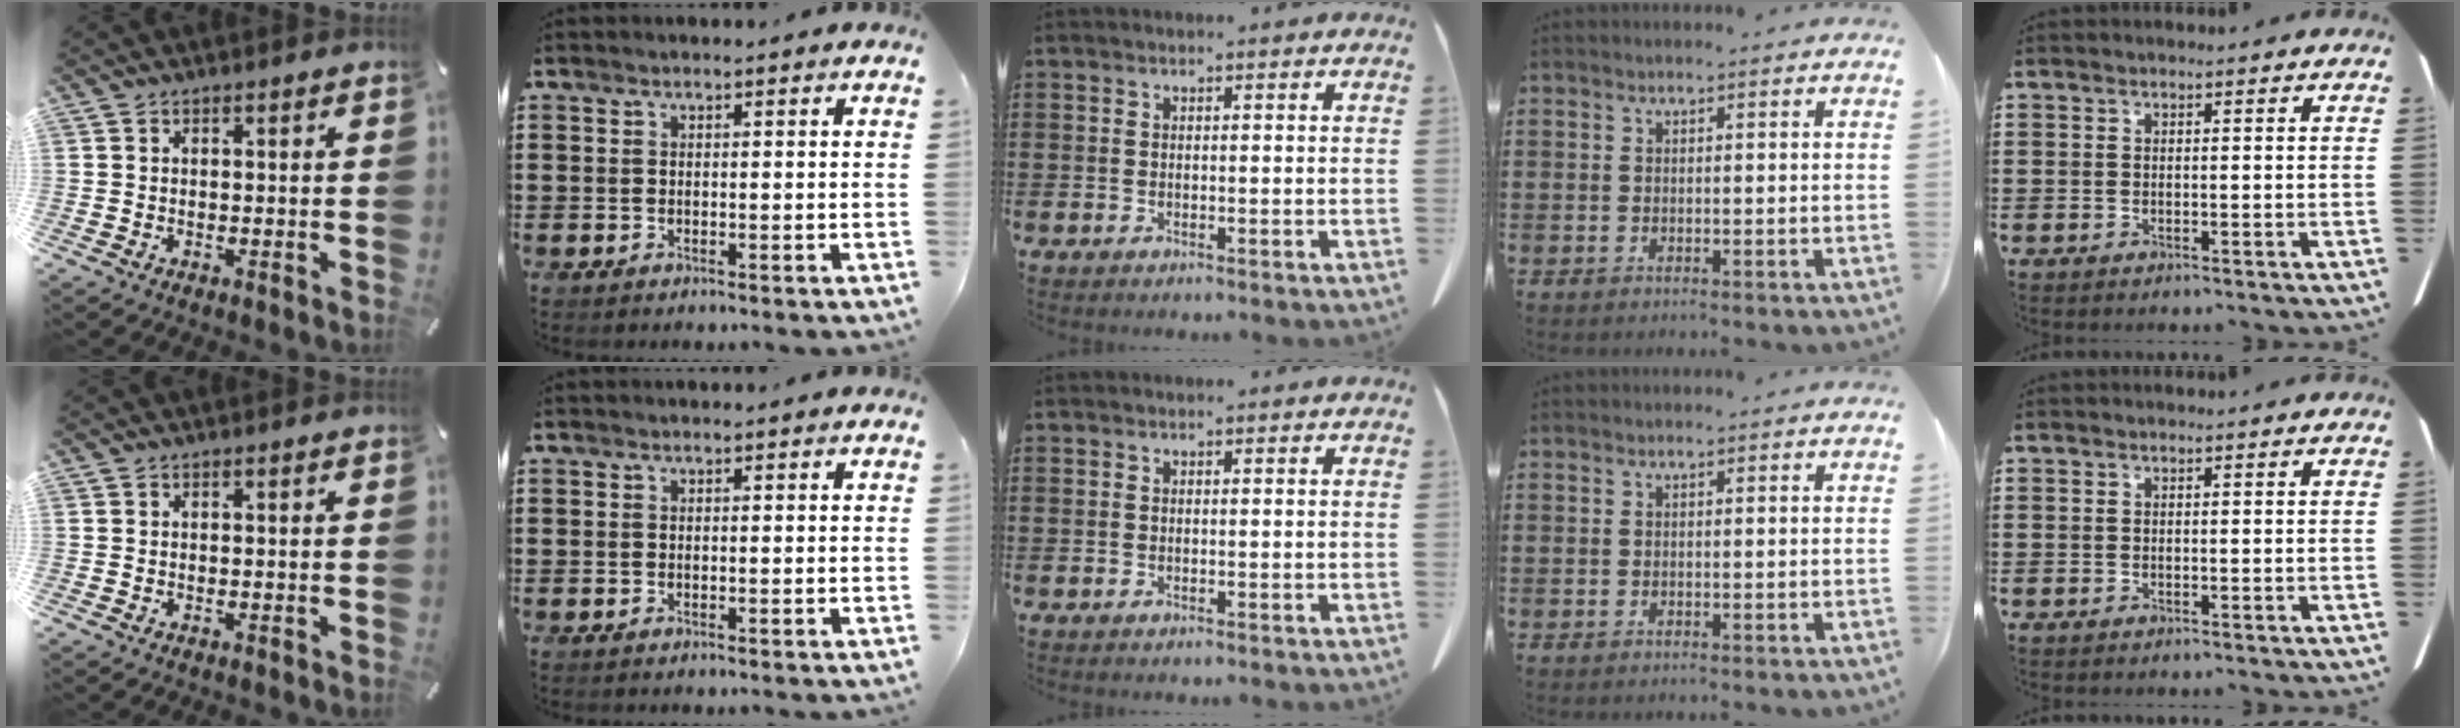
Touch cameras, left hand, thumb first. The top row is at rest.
{}